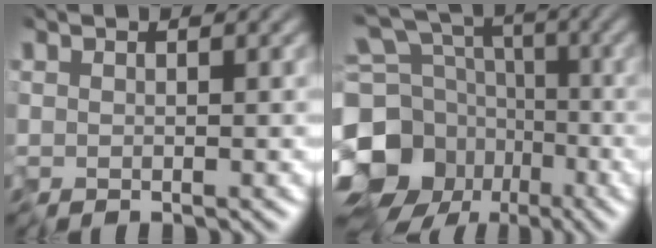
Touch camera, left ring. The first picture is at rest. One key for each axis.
{"total": 12.6, "fx": -3.9, "fy": 10.6, "fz": 5.8, "tx": -0.147, "ty": -0.023, "tz": -0.076}